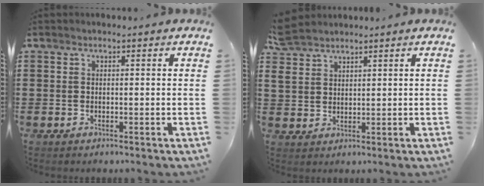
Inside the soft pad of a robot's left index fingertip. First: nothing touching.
{"total": 3.9, "force": [3.3, 1.8, 0.7], "torque": [-0.028, 0.000, 0.065]}